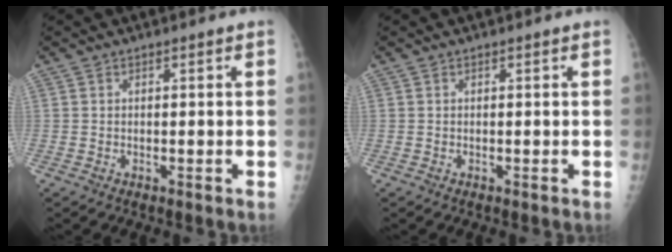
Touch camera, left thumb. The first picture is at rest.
{"total": 0.0}